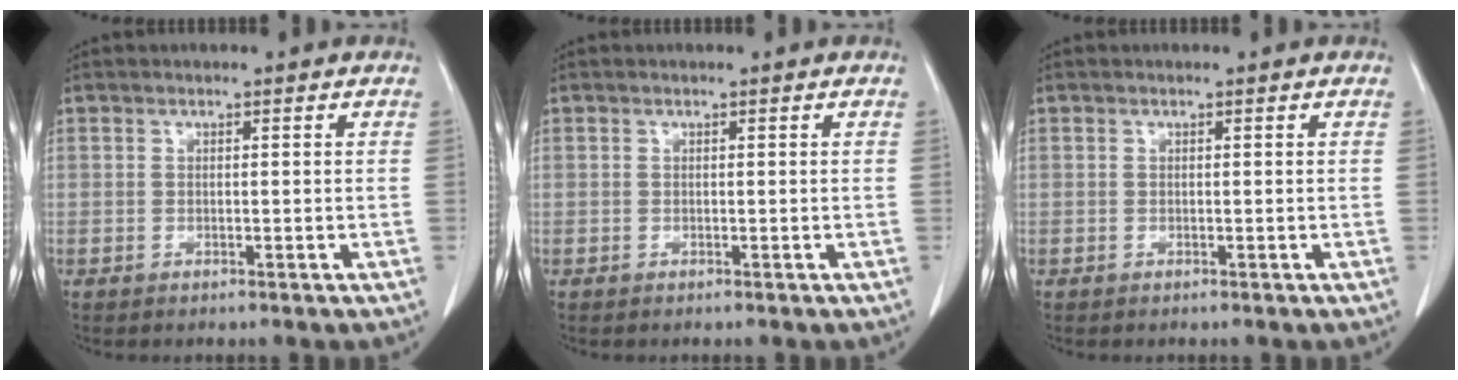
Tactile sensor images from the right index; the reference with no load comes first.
{"total": 0.0}
{"total": 0.0}